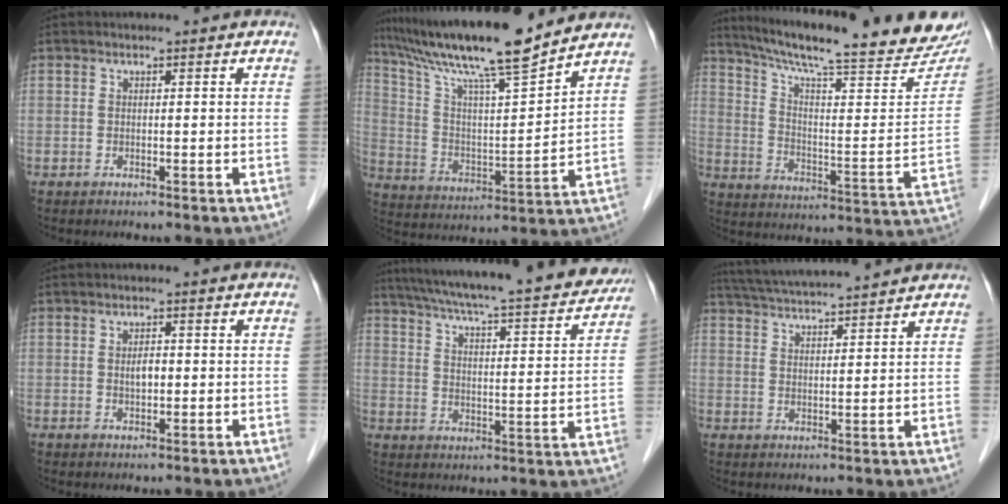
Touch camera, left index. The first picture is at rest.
{"total": 17.8, "force": [15.0, 0.1, 9.5], "torque": [-0.172, 0.004, 0.259]}
{"total": 27.7, "force": [23.9, 3.6, 13.5], "torque": [-0.217, -0.056, 0.319]}
{"total": 2.0, "force": [-0.2, 0.9, 1.7], "torque": [-0.031, -0.001, -0.001]}
{"total": 26.4, "force": [23.2, 2.9, 12.3], "torque": [-0.198, -0.025, 0.302]}
{"total": 13.1, "force": [12.0, 0.0, 5.3], "torque": [-0.103, 0.028, 0.182]}